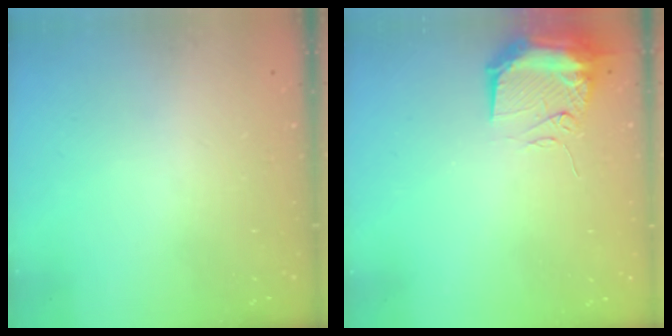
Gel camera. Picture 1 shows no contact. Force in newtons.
{"total": 11.5, "press": 11.3, "slide": 2.4}